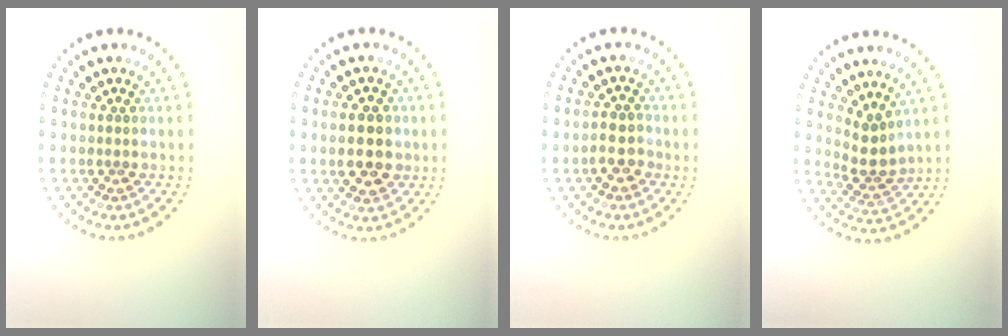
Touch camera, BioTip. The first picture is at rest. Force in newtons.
{"total": 4.2, "press": 4.2, "slide": 0.2}
{"total": 2.1, "press": 2.0, "slide": 0.8}
{"total": 2.6, "press": 2.0, "slide": 1.8}